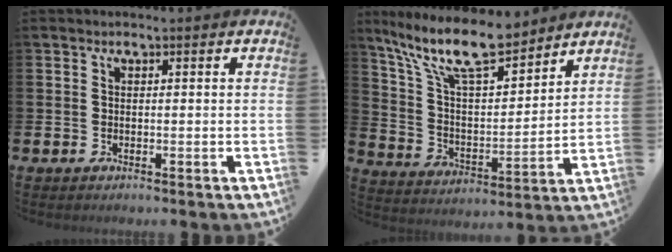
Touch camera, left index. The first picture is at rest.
{"total": 12.9, "force": [10.7, 3.3, 6.3], "torque": [-0.152, -0.055, 0.192]}